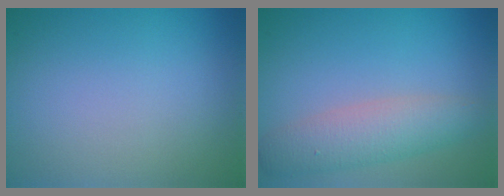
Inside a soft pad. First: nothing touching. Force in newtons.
{"total": 4.1, "press": 4.1, "slide": 0.2}